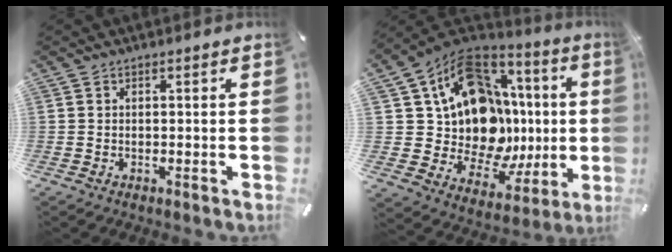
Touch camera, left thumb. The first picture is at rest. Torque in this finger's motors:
{"motor_torque": [1.66, 3.35, 2.43, -0.34, 0.23]}